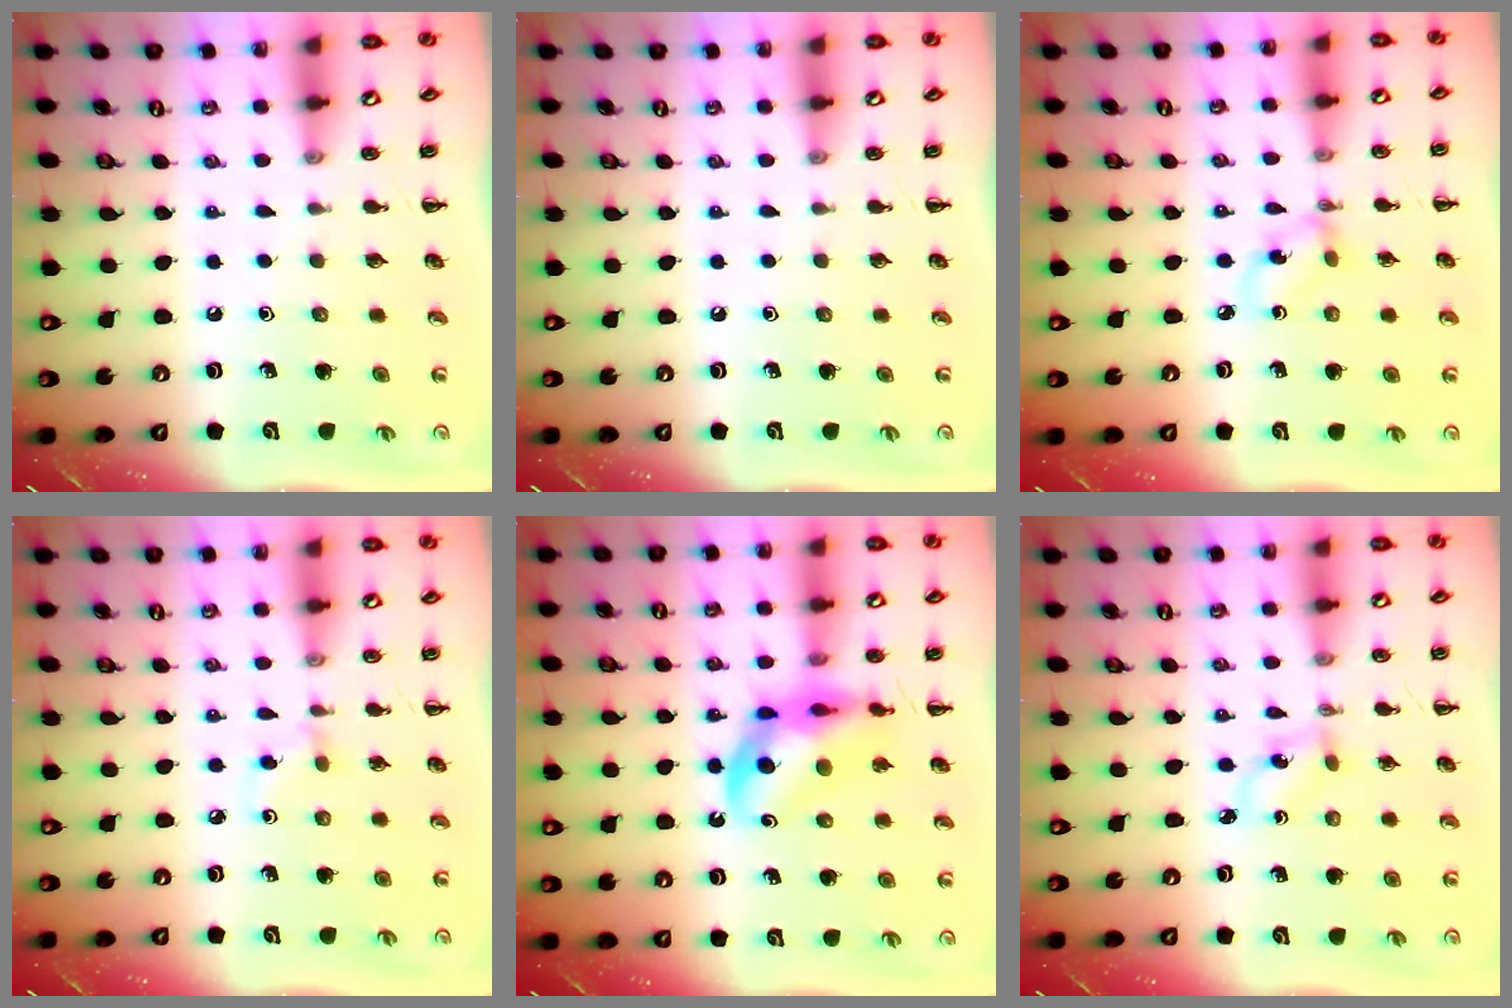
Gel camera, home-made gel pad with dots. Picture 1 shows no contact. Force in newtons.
{"total": 0.0}
{"total": 2.9, "press": 2.8, "slide": 0.6}
{"total": 2.6, "press": 2.3, "slide": 1.1}
{"total": 13.7, "press": 13.2, "slide": 3.6}
{"total": 1.2, "press": 1.1, "slide": 0.5}